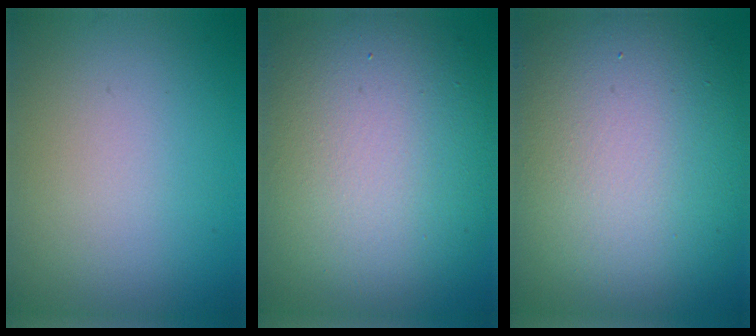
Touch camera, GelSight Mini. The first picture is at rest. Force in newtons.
{"total": 13.8, "press": 13.7, "slide": 1.4}
{"total": 15.0, "press": 15.0, "slide": 0.4}